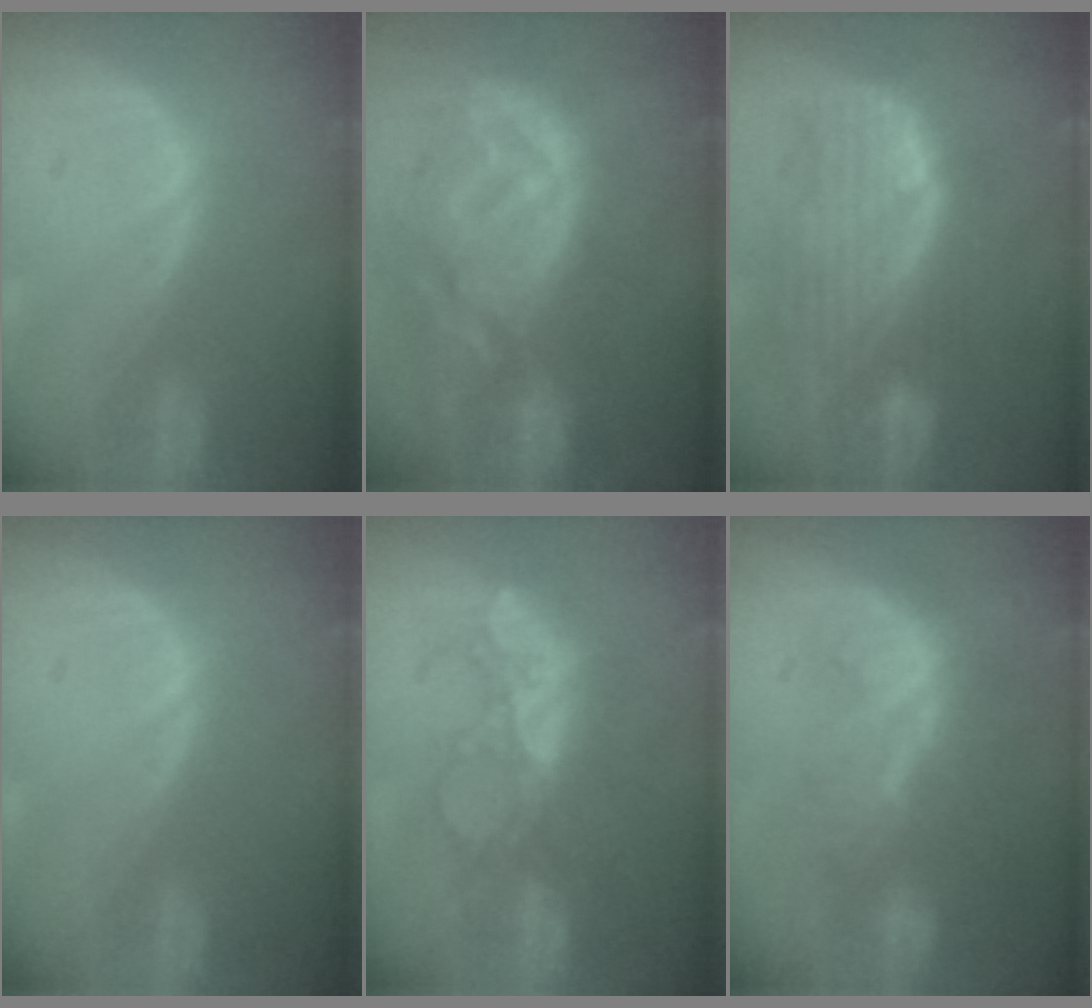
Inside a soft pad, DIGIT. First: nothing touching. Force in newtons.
{"total": 12.6, "press": 11.1, "slide": 5.8}
{"total": 10.5, "press": 9.0, "slide": 5.4}
{"total": 0.0}
{"total": 6.8, "press": 6.6, "slide": 1.6}
{"total": 8.4, "press": 7.6, "slide": 3.6}